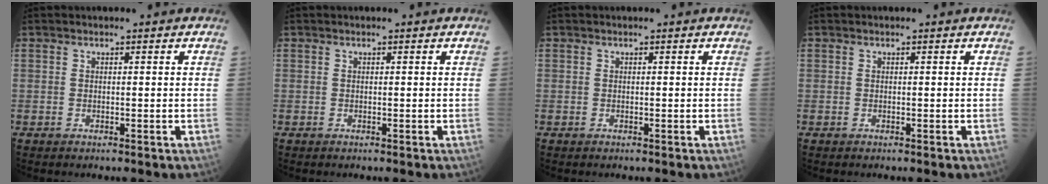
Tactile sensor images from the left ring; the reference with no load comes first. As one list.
[{"total": 0.0}, {"total": 0.0}, {"total": 0.0}]